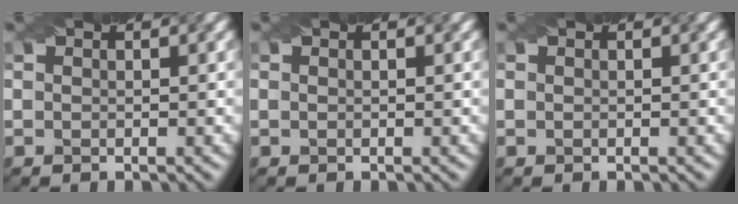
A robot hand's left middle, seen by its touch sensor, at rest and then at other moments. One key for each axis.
{"total": 0.0}
{"total": 0.0}